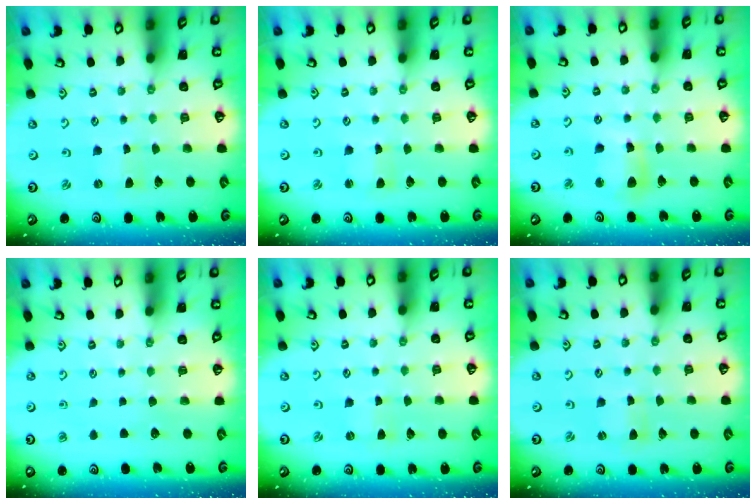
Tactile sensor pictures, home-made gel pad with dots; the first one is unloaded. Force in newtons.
{"total": 1.1, "press": 1.0, "slide": 0.2}
{"total": 9.5, "press": 9.4, "slide": 1.1}
{"total": 0.0}
{"total": 0.9, "press": 0.9, "slide": 0.2}
{"total": 0.0}